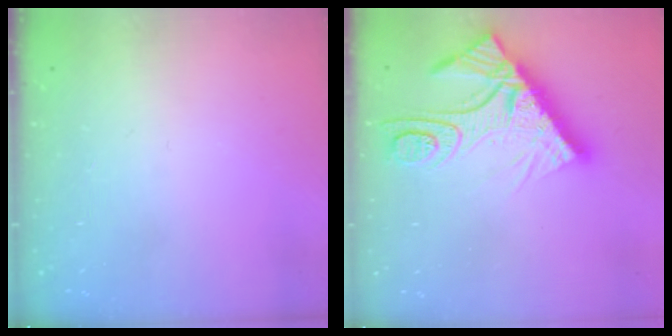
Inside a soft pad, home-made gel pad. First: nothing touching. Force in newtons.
{"total": 16.4, "press": 16.3, "slide": 1.4}